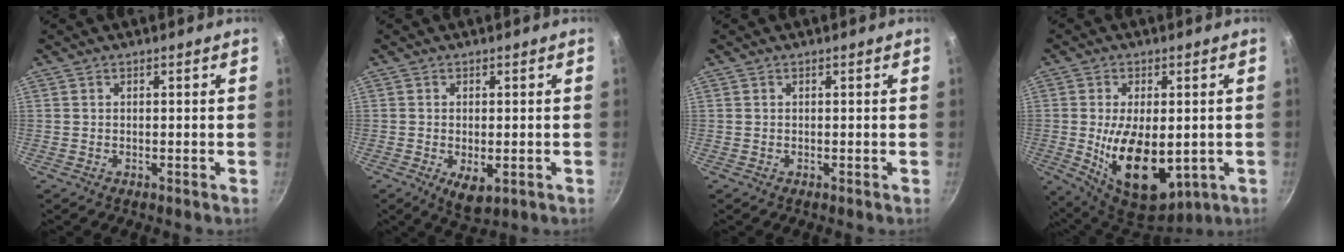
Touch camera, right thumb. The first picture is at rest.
{"total": 4.8, "force": [-1.5, 2.3, 3.9], "torque": [-0.066, -0.011, -0.016]}
{"total": 0.0}
{"total": 16.3, "force": [-2.2, 8.7, 13.6], "torque": [-0.216, -0.018, -0.009]}